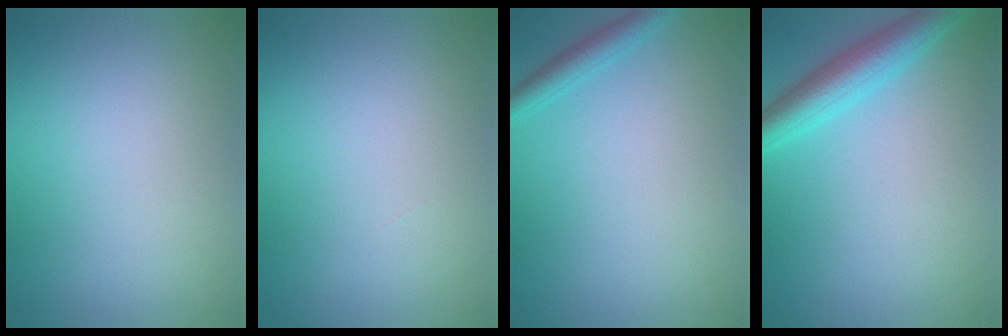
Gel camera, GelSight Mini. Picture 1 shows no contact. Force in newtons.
{"total": 0.0}
{"total": 1.8, "press": 1.8, "slide": 0.1}
{"total": 4.1, "press": 4.1, "slide": 0.2}